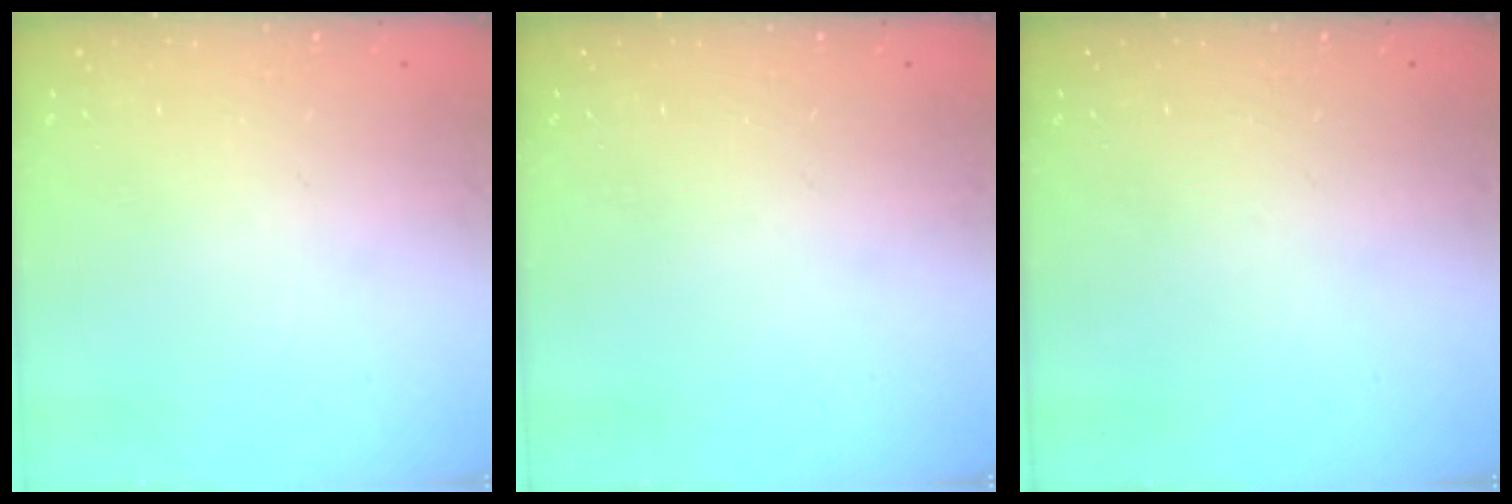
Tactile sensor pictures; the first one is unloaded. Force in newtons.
{"total": 0.0}
{"total": 0.0}